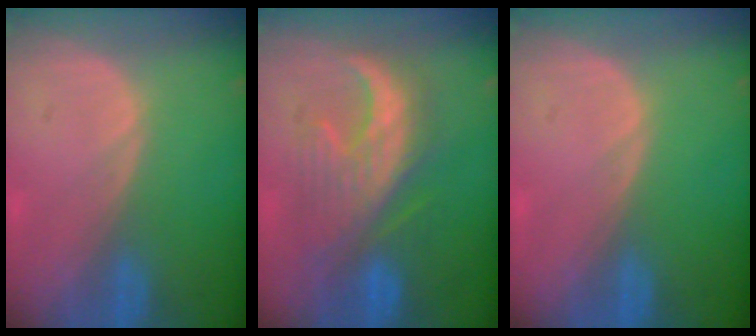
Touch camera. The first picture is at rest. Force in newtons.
{"total": 9.1, "press": 9.1, "slide": 0.5}
{"total": 0.0}